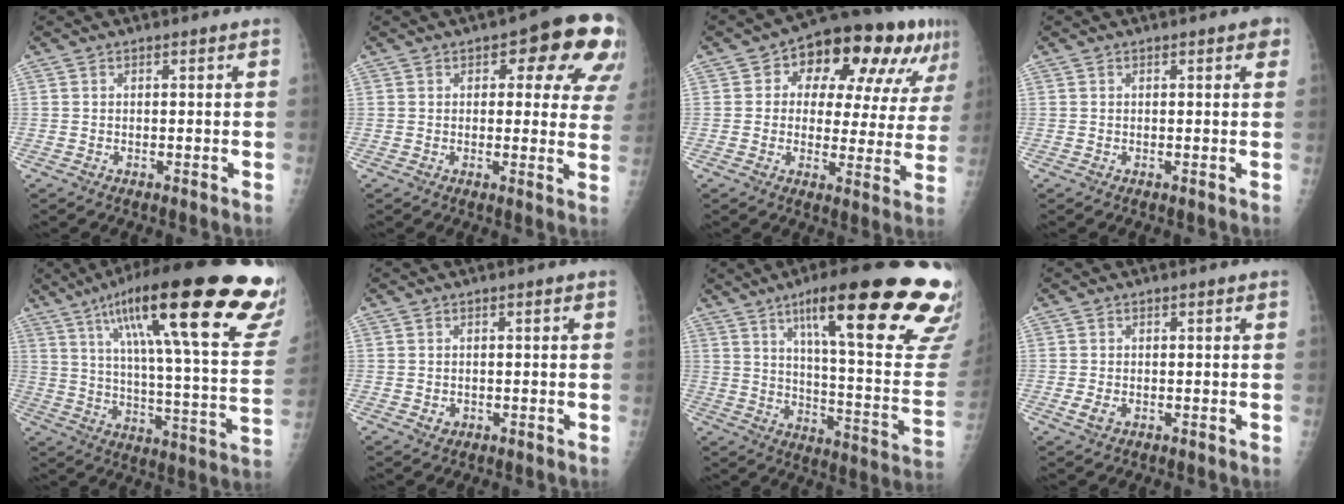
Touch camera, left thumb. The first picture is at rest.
{"total": 14.3, "force": [6.1, 6.3, 11.3], "torque": [-0.078, -0.014, 0.062]}
{"total": 18.8, "force": [7.9, 9.7, 14.0], "torque": [-0.145, 0.013, 0.107]}
{"total": 2.0, "force": [1.0, 0.7, 1.6], "torque": [-0.012, 0.001, 0.009]}
{"total": 33.3, "force": [20.1, 5.4, 26.0], "torque": [-0.331, -0.053, 0.294]}
{"total": 1.2, "force": [-0.3, 1.1, 0.4], "torque": [-0.003, 0.002, -0.001]}
{"total": 29.9, "force": [17.8, 5.2, 23.5], "torque": [-0.266, -0.054, 0.256]}
{"total": 1.9, "force": [-0.5, 1.3, 1.3], "torque": [-0.027, -0.003, -0.009]}